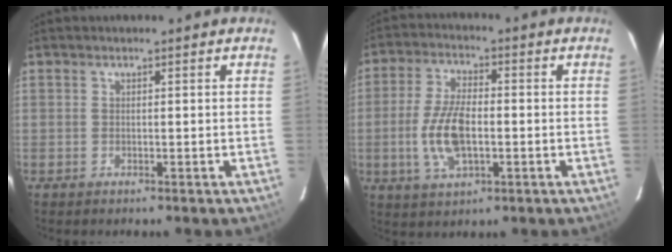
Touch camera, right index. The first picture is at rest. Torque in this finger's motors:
{"motor_torque": [0.76, 0.47, 0.30, 0.06]}